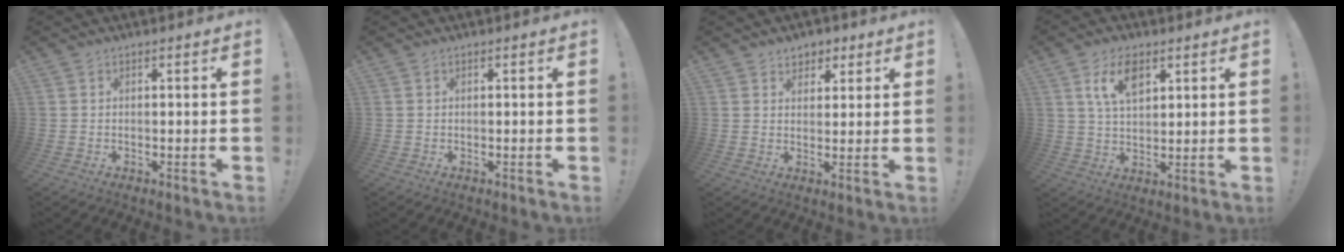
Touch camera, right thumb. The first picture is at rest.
{"total": 0.0}
{"total": 4.6, "force": [2.8, 3.5, 0.9], "torque": [0.005, -0.018, 0.050]}
{"total": 9.0, "force": [4.5, 4.8, 6.1], "torque": [-0.105, -0.006, 0.081]}